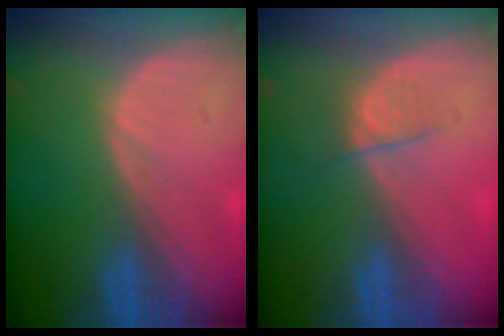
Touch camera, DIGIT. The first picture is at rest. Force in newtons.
{"total": 2.5, "press": 2.3, "slide": 0.9}